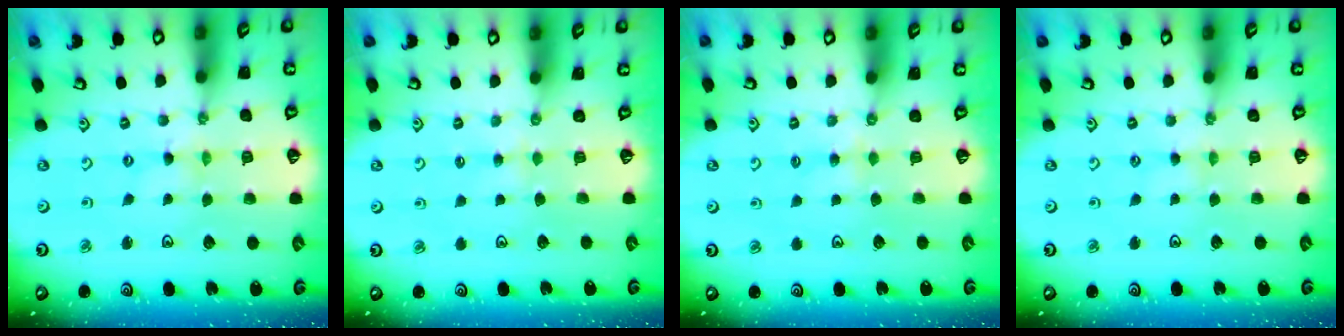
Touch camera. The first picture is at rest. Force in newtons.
{"total": 2.3, "press": 2.2, "slide": 0.4}
{"total": 3.6, "press": 3.5, "slide": 0.6}
{"total": 1.7, "press": 1.7, "slide": 0.4}